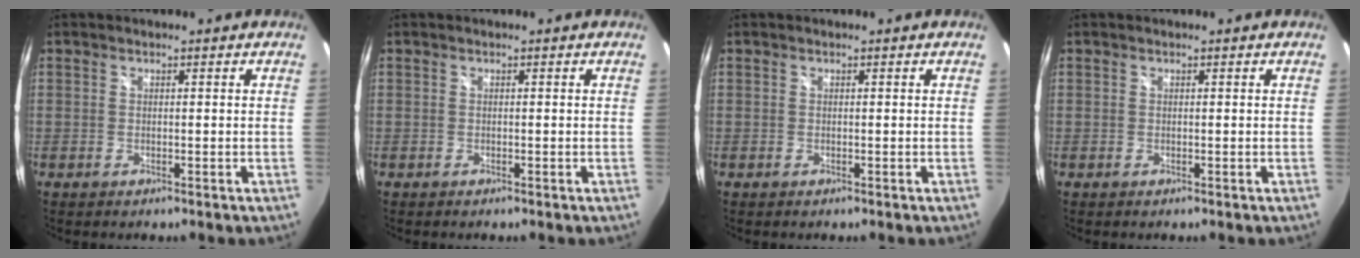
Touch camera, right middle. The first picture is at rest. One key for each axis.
{"total": 0.0}
{"total": 0.0}
{"total": 0.0}